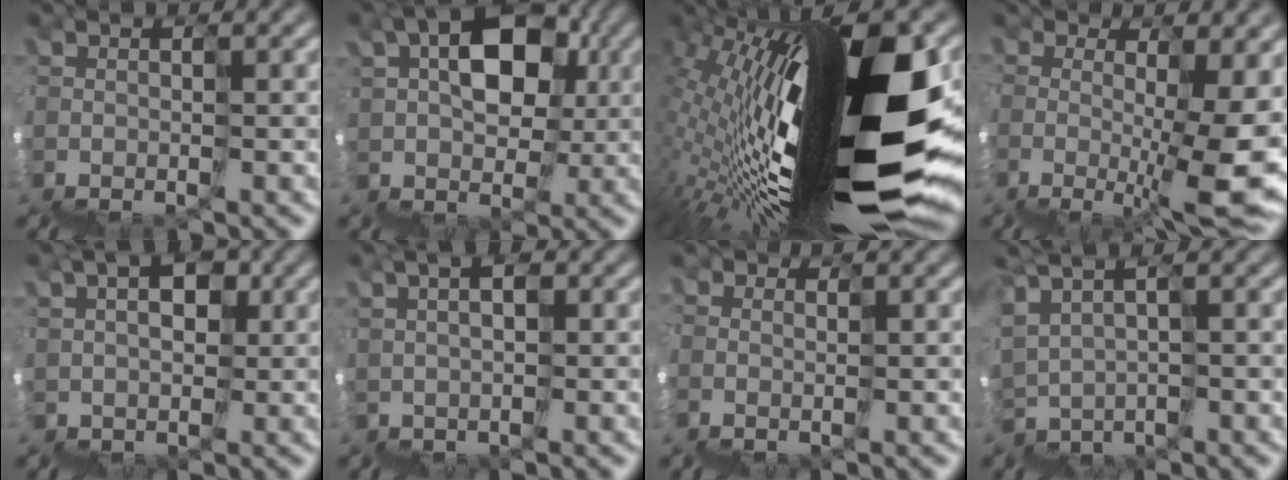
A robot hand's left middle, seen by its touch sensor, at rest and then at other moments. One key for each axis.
{"total": 9.2, "fx": 5.1, "fy": 6.4, "fz": 4.3, "tx": -0.020, "ty": 0.047, "tz": 0.083}
{"total": 13.5, "fx": 1.8, "fy": 2.8, "fz": 13.1, "tx": -0.210, "ty": 0.021, "tz": 0.027}
{"total": 6.8, "fx": 1.2, "fy": 1.6, "fz": 6.4, "tx": -0.096, "ty": 0.009, "tz": 0.034}
{"total": 4.5, "fx": 3.8, "fy": 2.3, "fz": 0.3, "tx": 0.017, "ty": 0.034, "tz": 0.060}
{"total": 2.9, "fx": 2.8, "fy": 0.3, "fz": -0.7, "tx": 0.019, "ty": 0.027, "tz": 0.045}
{"total": 1.8, "fx": -0.3, "fy": 1.7, "fz": -0.4, "tx": 0.018, "ty": 0.016, "tz": 0.001}
{"total": 2.5, "fx": 2.3, "fy": -0.2, "fz": -1.1, "tx": 0.008, "ty": 0.026, "tz": 0.036}